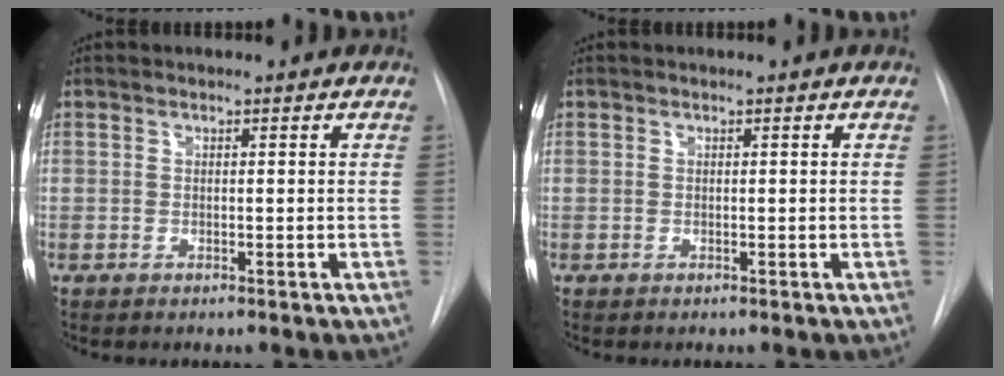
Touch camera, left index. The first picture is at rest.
{"total": 0.0}